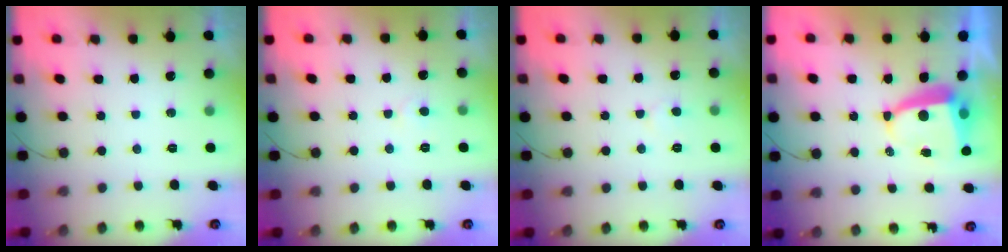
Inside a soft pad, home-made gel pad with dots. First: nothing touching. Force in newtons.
{"total": 3.0, "press": 3.0, "slide": 0.3}
{"total": 2.4, "press": 2.4, "slide": 0.2}
{"total": 6.6, "press": 6.5, "slide": 0.9}